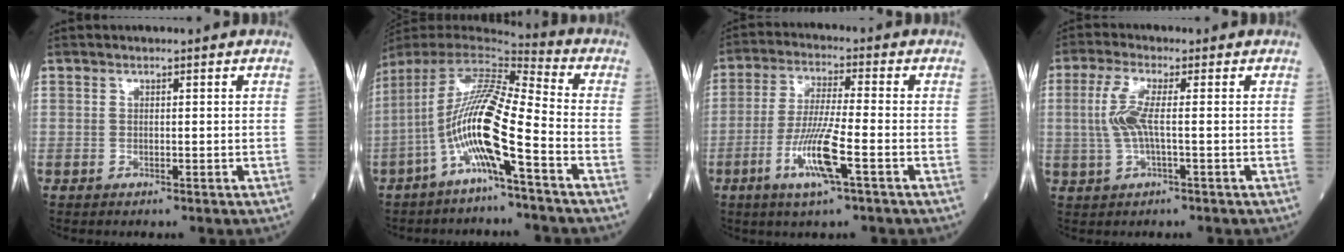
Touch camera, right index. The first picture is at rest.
{"total": 13.8, "force": [-5.2, 0.5, 12.8], "torque": [-0.255, 0.005, -0.107]}
{"total": 9.3, "force": [-3.8, 0.0, 8.5], "torque": [-0.169, -0.012, -0.074]}
{"total": 5.2, "force": [0.1, 0.8, 5.2], "torque": [-0.125, 0.004, -0.001]}